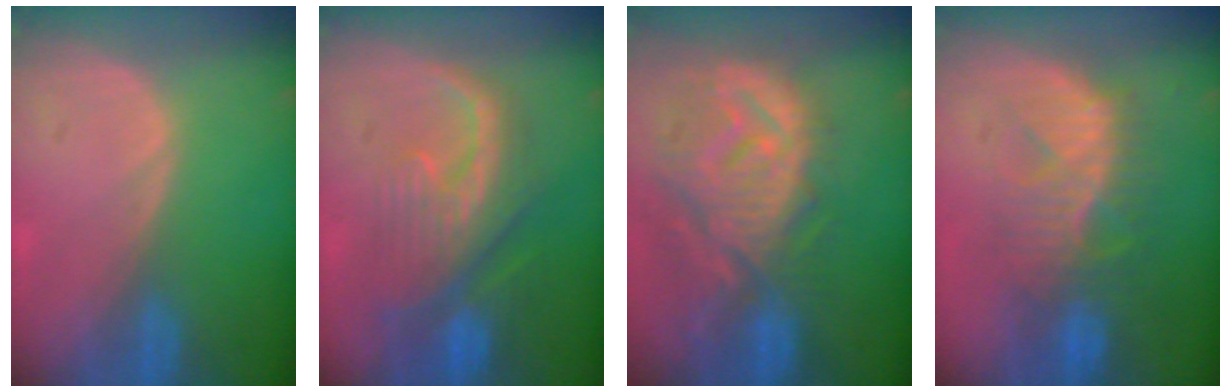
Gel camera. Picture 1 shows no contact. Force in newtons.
{"total": 9.9, "press": 9.0, "slide": 4.1}
{"total": 12.6, "press": 11.2, "slide": 5.8}
{"total": 9.3, "press": 8.8, "slide": 3.0}